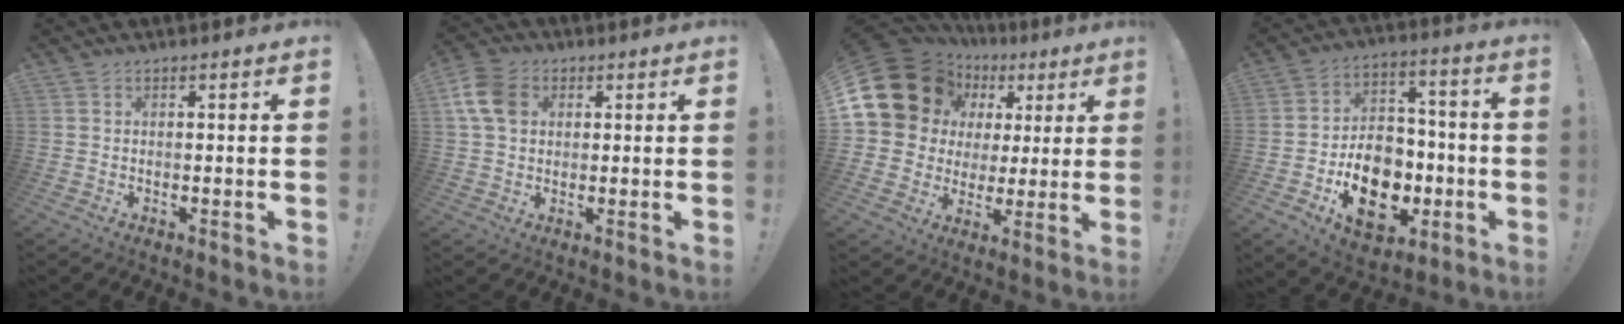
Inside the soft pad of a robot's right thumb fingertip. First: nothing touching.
{"total": 10.3, "force": [2.7, 7.9, 5.9], "torque": [-0.115, 0.007, 0.057]}
{"total": 17.3, "force": [8.4, 12.9, 7.9], "torque": [-0.126, -0.049, 0.179]}
{"total": 17.9, "force": [-6.0, 13.2, 10.5], "torque": [-0.150, 0.041, -0.087]}